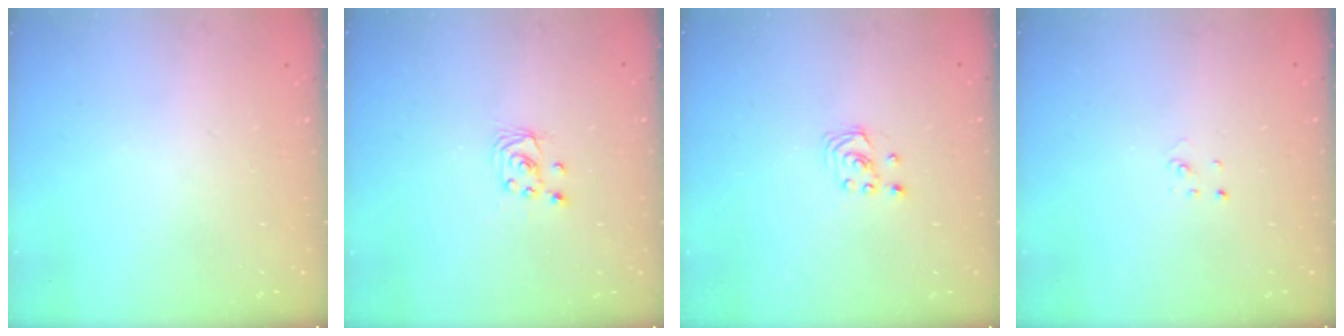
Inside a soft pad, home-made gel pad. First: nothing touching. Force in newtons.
{"total": 2.4, "press": 2.4, "slide": 0.2}
{"total": 1.8, "press": 1.8, "slide": 0.2}
{"total": 2.0, "press": 2.0, "slide": 0.1}